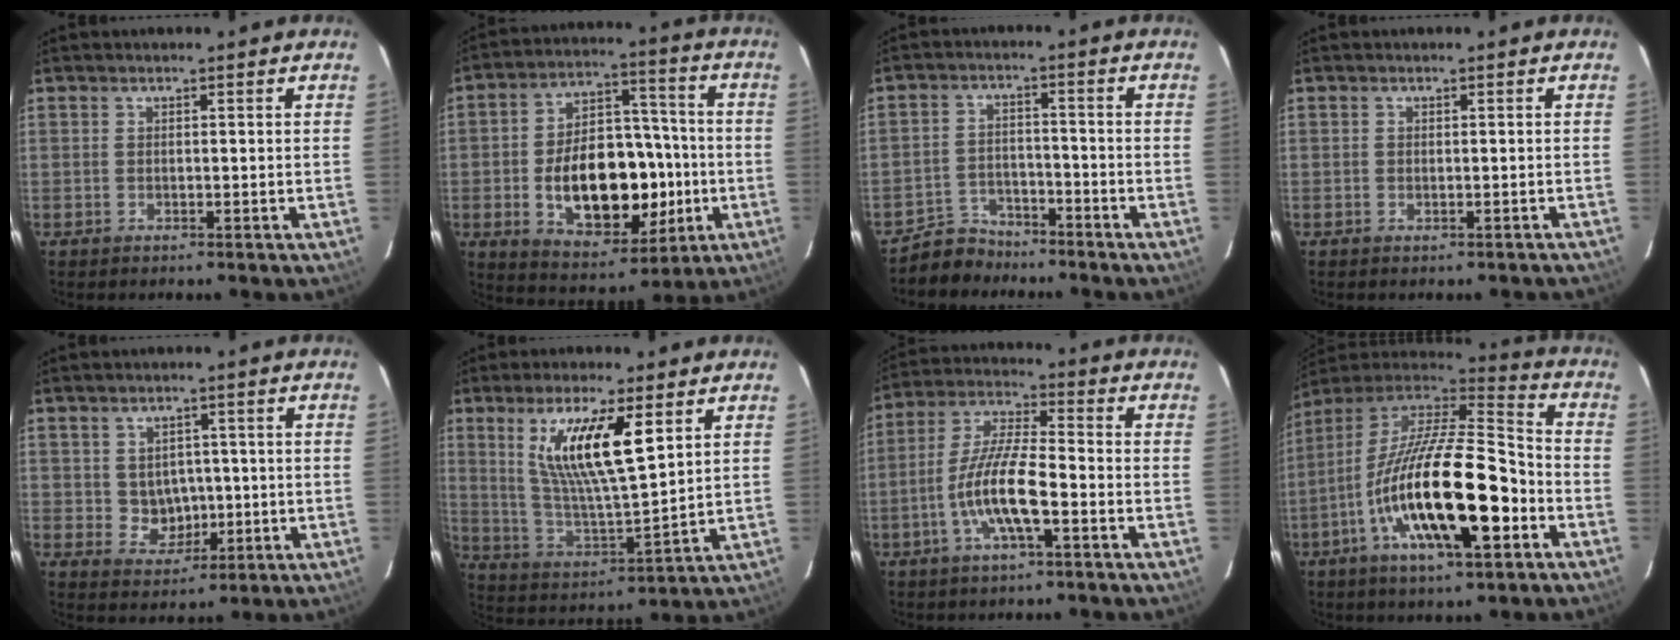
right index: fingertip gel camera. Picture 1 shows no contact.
{"total": 19.6, "force": [-3.9, 11.7, 15.2], "torque": [-0.275, 0.025, -0.039]}
{"total": 6.1, "force": [-5.3, 3.0, -0.1], "torque": [-0.014, 0.015, -0.090]}
{"total": 1.4, "force": [-0.9, 0.9, 0.5], "torque": [-0.010, 0.001, -0.010]}
{"total": 5.3, "force": [0.0, 5.0, 1.8], "torque": [-0.039, 0.011, 0.016]}
{"total": 14.8, "force": [6.2, 3.3, 13.0], "torque": [-0.240, -0.007, 0.126]}
{"total": 10.8, "force": [-4.1, 2.0, 9.8], "torque": [-0.203, 0.001, -0.079]}
{"total": 23.4, "force": [-8.3, 6.8, 20.8], "torque": [-0.374, -0.030, -0.152]}